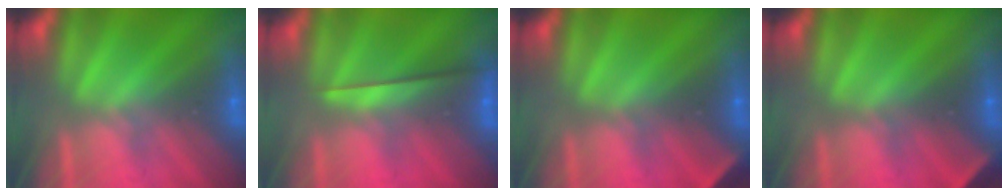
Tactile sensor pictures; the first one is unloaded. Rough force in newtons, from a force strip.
{"total": 2.3}
{"total": 2.0}
{"total": 2.0}